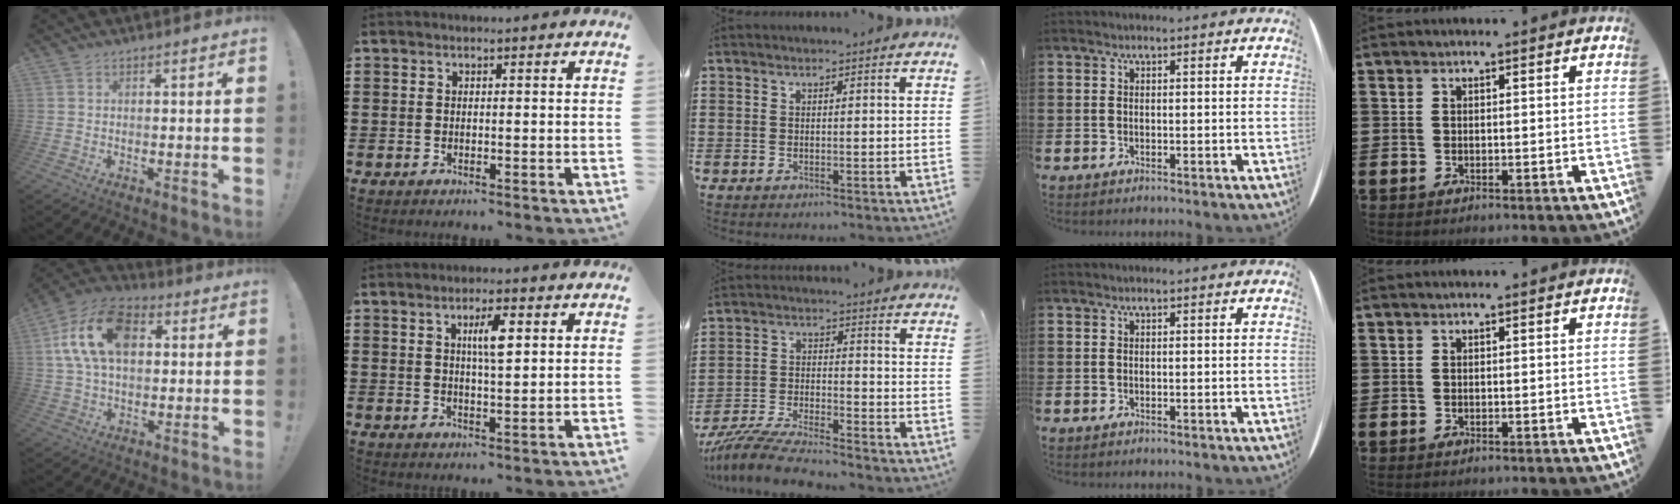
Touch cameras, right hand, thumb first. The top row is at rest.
{"thumb": {"total": 17.8, "force": [4.1, 11.5, 12.9], "torque": [-0.242, 0.010, 0.074]}, "index": {"total": 4.7, "force": [1.5, 1.1, 4.3], "torque": [-0.074, 0.003, 0.018]}, "middle": {"total": 7.7, "force": [-7.3, 0.5, 2.4], "torque": [-0.054, 0.004, -0.143]}}